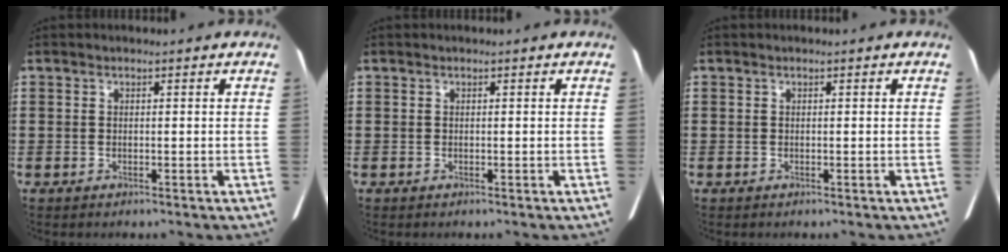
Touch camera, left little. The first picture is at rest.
{"total": 0.0}
{"total": 0.0}